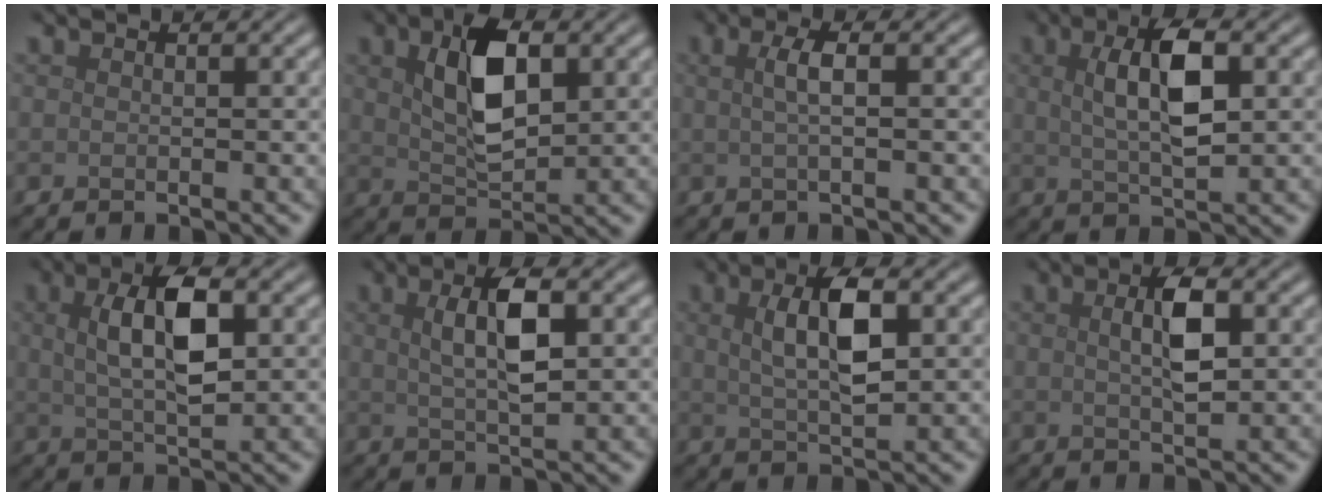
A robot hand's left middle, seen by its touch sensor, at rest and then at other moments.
{"total": 6.5, "force": [1.8, 3.3, 5.3], "torque": [-0.107, 0.005, 0.034]}
{"total": 2.5, "force": [0.4, 0.7, 2.3], "torque": [-0.040, 0.008, 0.004]}
{"total": 5.8, "force": [1.4, 2.0, 5.3], "torque": [-0.098, 0.007, 0.023]}
{"total": 6.2, "force": [1.4, 2.5, 5.6], "torque": [-0.104, 0.007, 0.024]}
{"total": 4.7, "force": [1.2, 1.5, 4.3], "torque": [-0.082, 0.006, 0.022]}
{"total": 5.3, "force": [1.3, 1.8, 4.8], "torque": [-0.092, 0.006, 0.023]}
{"total": 3.7, "force": [0.8, 1.2, 3.4], "torque": [-0.066, 0.004, 0.013]}